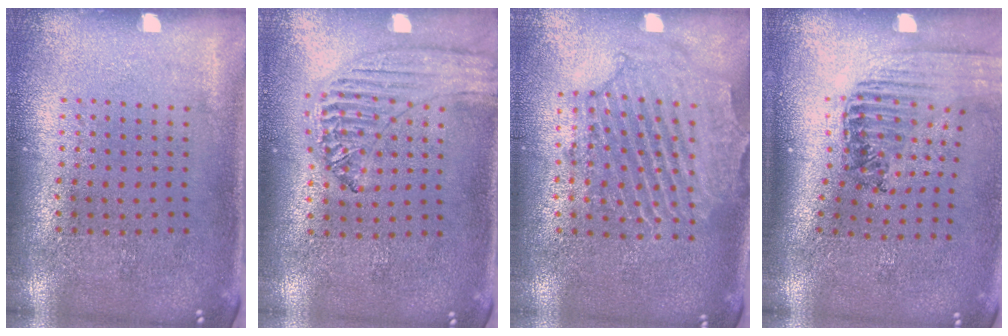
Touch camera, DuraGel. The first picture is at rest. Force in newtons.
{"total": 1.3, "press": 1.3, "slide": 0.2}
{"total": 2.3, "press": 2.1, "slide": 0.7}
{"total": 1.5, "press": 1.5, "slide": 0.2}